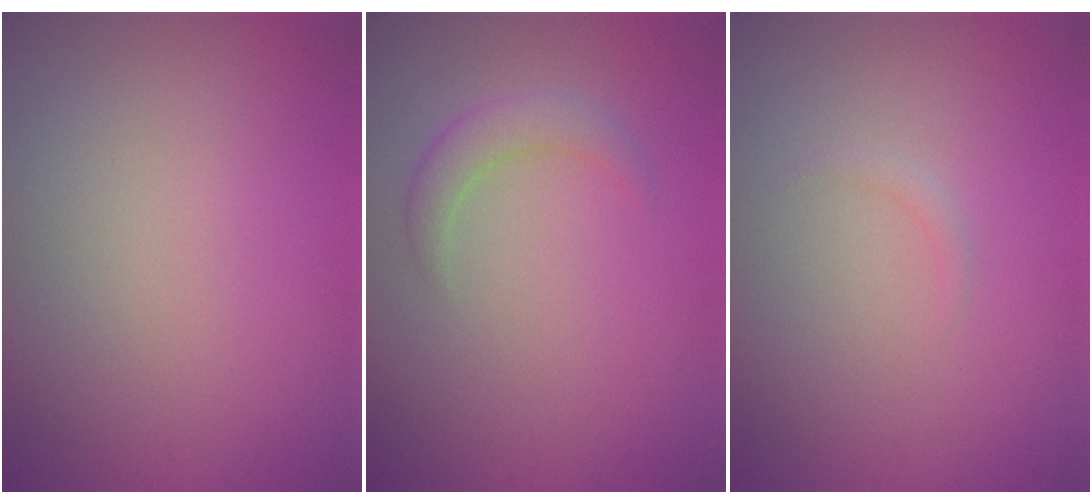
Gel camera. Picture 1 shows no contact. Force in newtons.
{"total": 2.3, "press": 2.3, "slide": 0.1}
{"total": 0.7, "press": 0.7, "slide": 0.1}